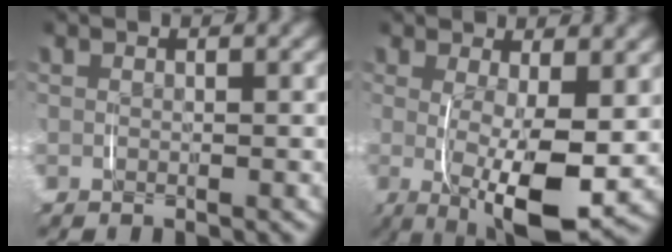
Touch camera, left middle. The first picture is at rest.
{"total": 7.7, "force": [-0.5, 2.5, 7.2], "torque": [-0.120, -0.016, -0.005]}